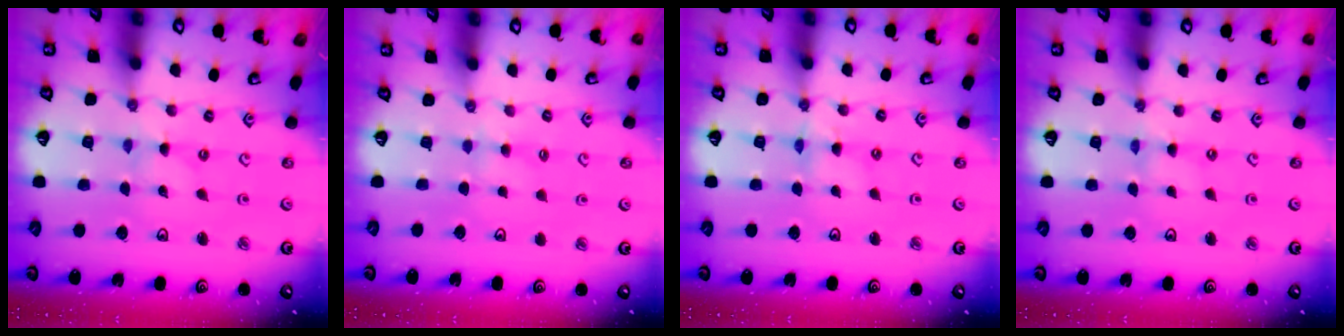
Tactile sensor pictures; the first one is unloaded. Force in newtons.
{"total": 3.0, "press": 2.9, "slide": 0.4}
{"total": 2.3, "press": 2.3, "slide": 0.3}
{"total": 0.0}